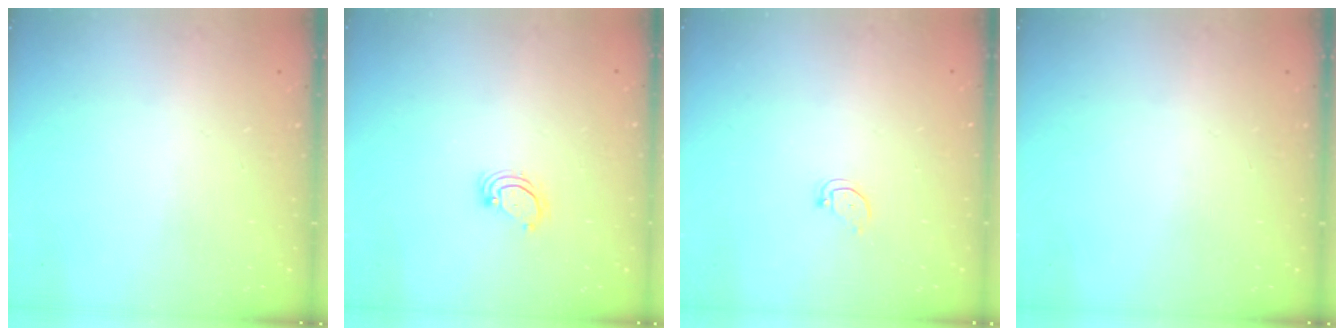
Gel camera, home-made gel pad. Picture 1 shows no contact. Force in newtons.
{"total": 3.1, "press": 3.1, "slide": 0.3}
{"total": 2.4, "press": 2.4, "slide": 0.2}
{"total": 0.0}